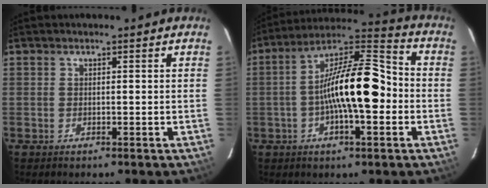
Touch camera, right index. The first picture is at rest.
{"total": 16.1, "force": [-1.9, 4.2, 15.4], "torque": [-0.278, 0.031, -0.033]}